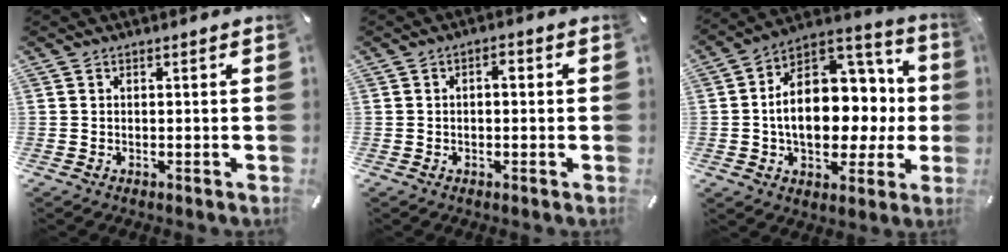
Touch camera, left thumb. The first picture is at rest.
{"total": 1.9, "force": [0.0, 1.0, 1.6], "torque": [-0.033, 0.007, -0.002]}
{"total": 19.2, "force": [-0.5, 13.5, 13.6], "torque": [-0.204, -0.010, -0.002]}